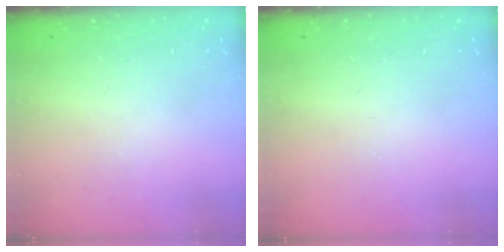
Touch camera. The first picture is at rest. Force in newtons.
{"total": 0.0}